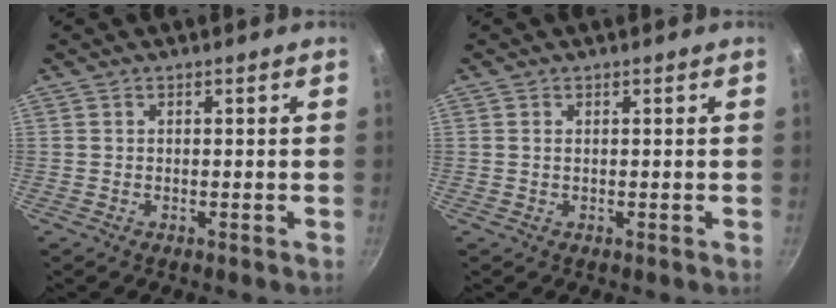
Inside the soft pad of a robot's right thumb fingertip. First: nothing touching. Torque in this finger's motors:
{"motor_torque": [-0.49, -0.21, -0.25, 0.28, -0.01]}